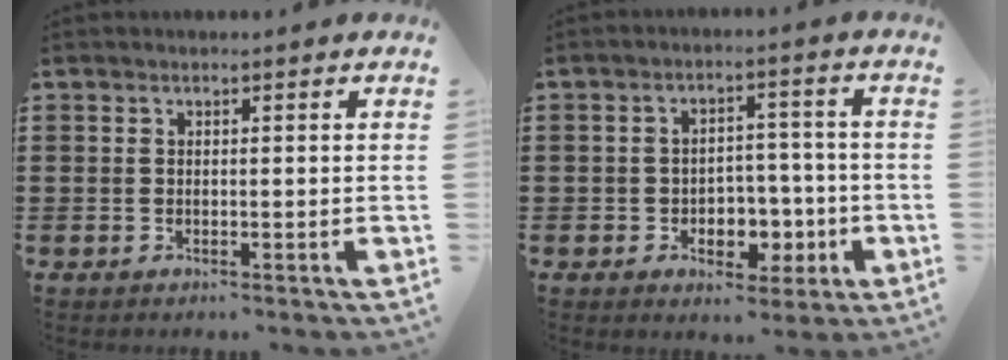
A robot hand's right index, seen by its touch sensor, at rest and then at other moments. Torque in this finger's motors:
{"motor_torque": [0.25, -0.05, 0.50, 0.05]}